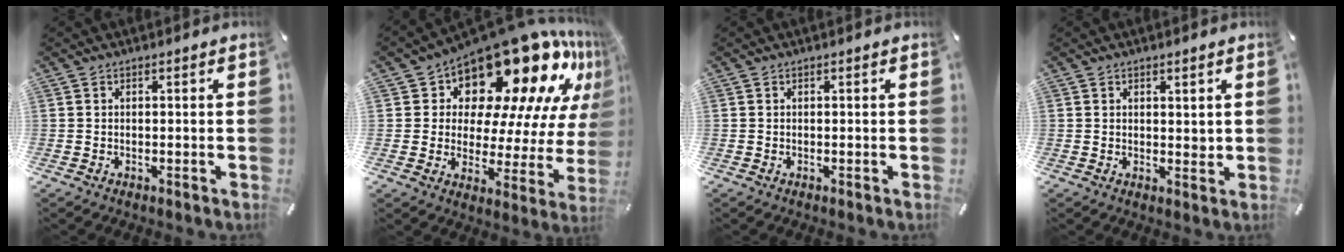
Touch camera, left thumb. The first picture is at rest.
{"total": 22.2, "force": [16.6, 9.7, 11.2], "torque": [-0.152, -0.142, 0.278]}
{"total": 0.0}
{"total": 1.8, "force": [1.0, 1.1, 0.9], "torque": [-0.003, -0.004, 0.015]}